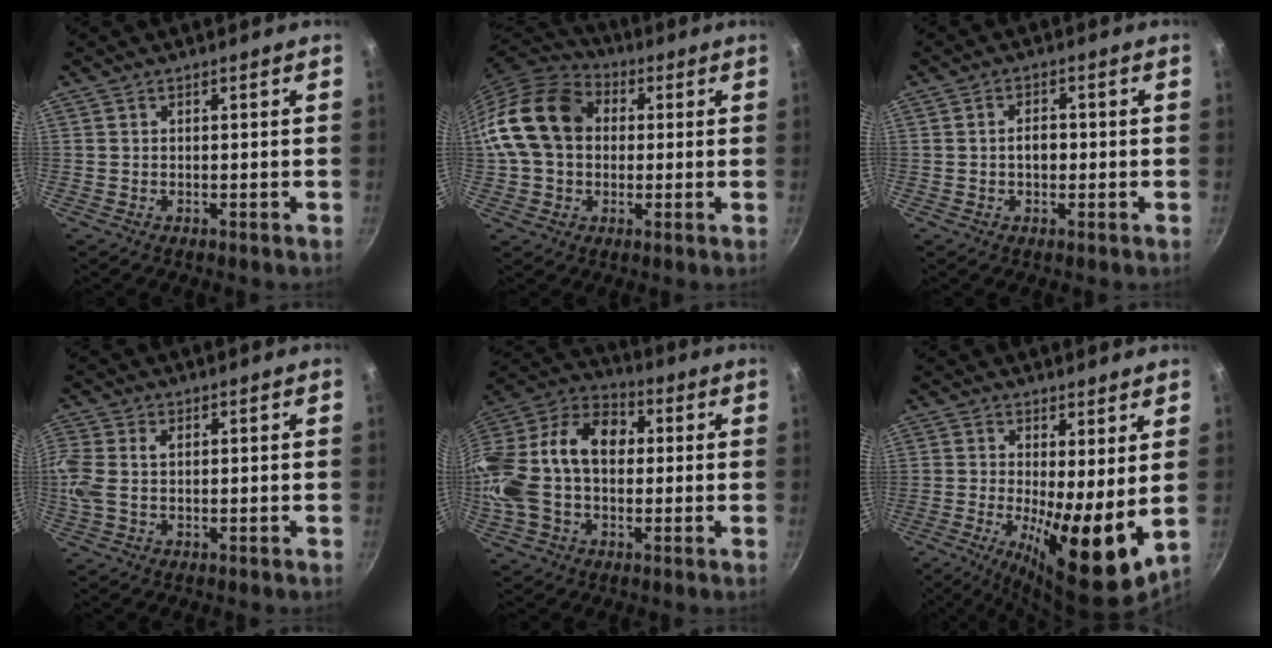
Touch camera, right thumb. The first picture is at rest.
{"total": 16.9, "force": [1.8, 13.1, 10.6], "torque": [-0.175, 0.031, 0.019]}
{"total": 3.1, "force": [-0.3, 2.0, 2.3], "torque": [-0.023, 0.010, -0.004]}
{"total": 5.9, "force": [0.7, 3.6, 4.6], "torque": [-0.108, 0.008, 0.009]}
{"total": 23.7, "force": [0.6, 16.2, 17.3], "torque": [-0.331, 0.054, -0.006]}
{"total": 13.4, "force": [-0.2, 4.0, 12.8], "torque": [-0.186, -0.029, 0.001]}